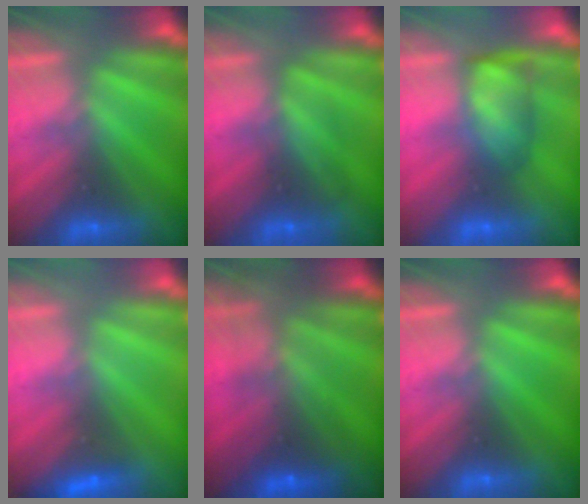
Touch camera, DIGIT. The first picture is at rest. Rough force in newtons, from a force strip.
{"total": 2.4}
{"total": 4.6}
{"total": 2.3}
{"total": 7.0}
{"total": 0.0}